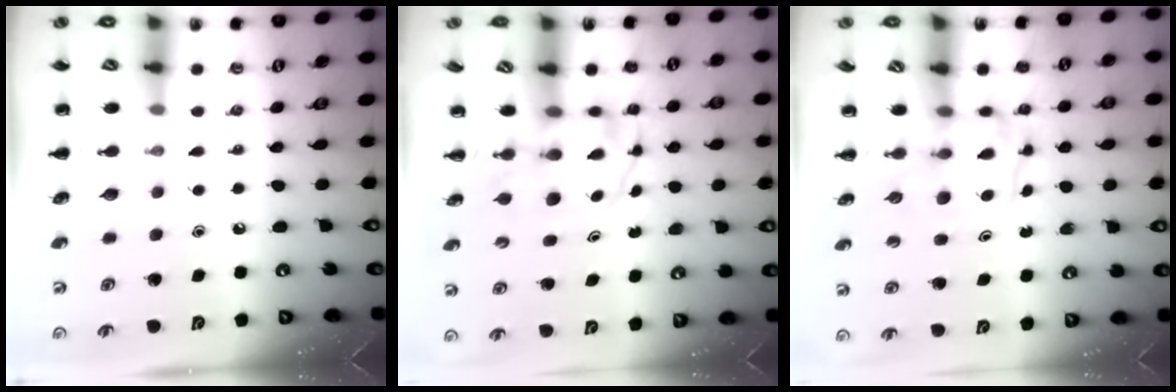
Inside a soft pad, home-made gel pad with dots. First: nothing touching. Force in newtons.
{"total": 3.5, "press": 3.5, "slide": 0.5}
{"total": 3.4, "press": 3.4, "slide": 0.2}